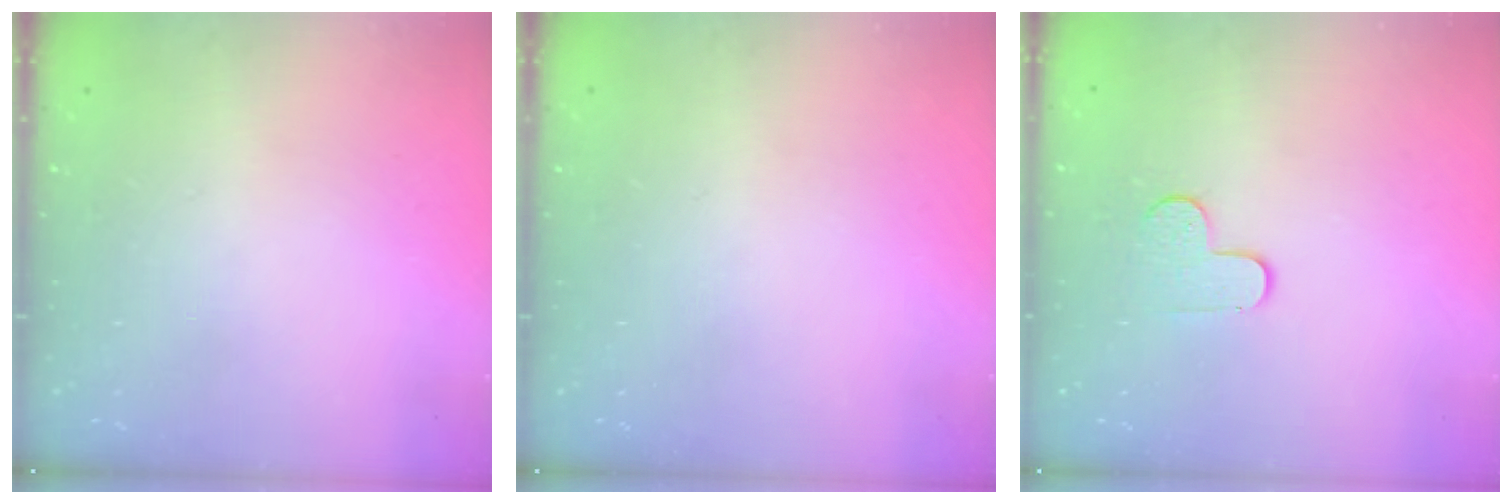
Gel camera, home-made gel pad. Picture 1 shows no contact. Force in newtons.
{"total": 0.0}
{"total": 4.6, "press": 4.5, "slide": 0.5}